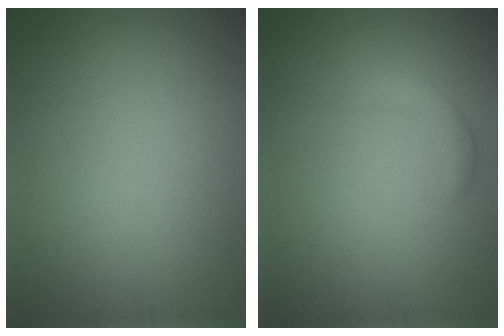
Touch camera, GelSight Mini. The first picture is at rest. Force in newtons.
{"total": 1.6, "press": 1.6, "slide": 0.0}